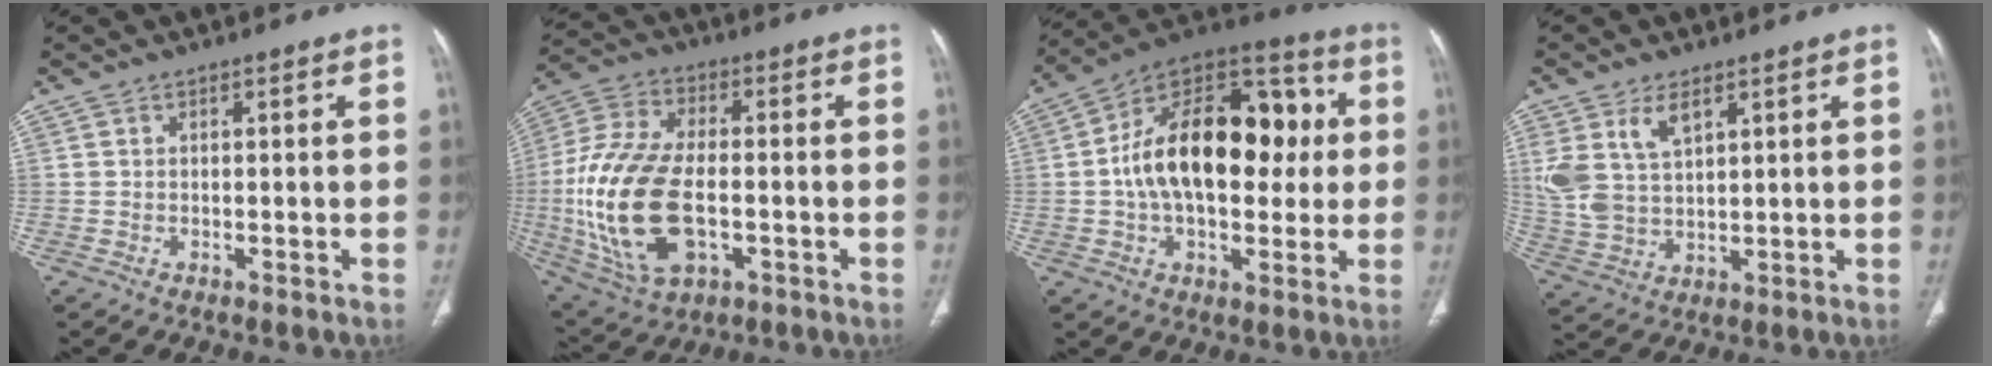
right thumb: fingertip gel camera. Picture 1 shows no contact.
{"total": 21.8, "force": [-3.1, 11.9, 18.0], "torque": [-0.386, 0.005, -0.044]}
{"total": 24.1, "force": [1.7, 14.2, 19.4], "torque": [-0.282, 0.033, 0.021]}
{"total": 9.7, "force": [4.5, 5.4, 6.6], "torque": [-0.138, -0.013, 0.101]}